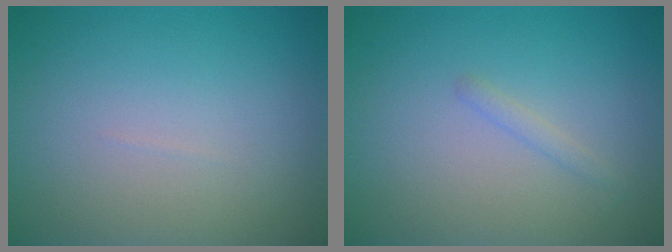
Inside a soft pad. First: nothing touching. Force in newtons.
{"total": 0.9, "press": 0.9, "slide": 0.0}